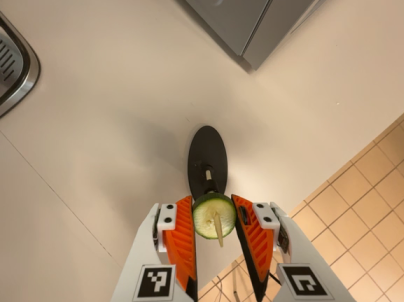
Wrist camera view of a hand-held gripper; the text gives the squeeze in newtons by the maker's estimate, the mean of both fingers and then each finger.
{"total": 8.3, "left": 7.9, "right": 8.6}